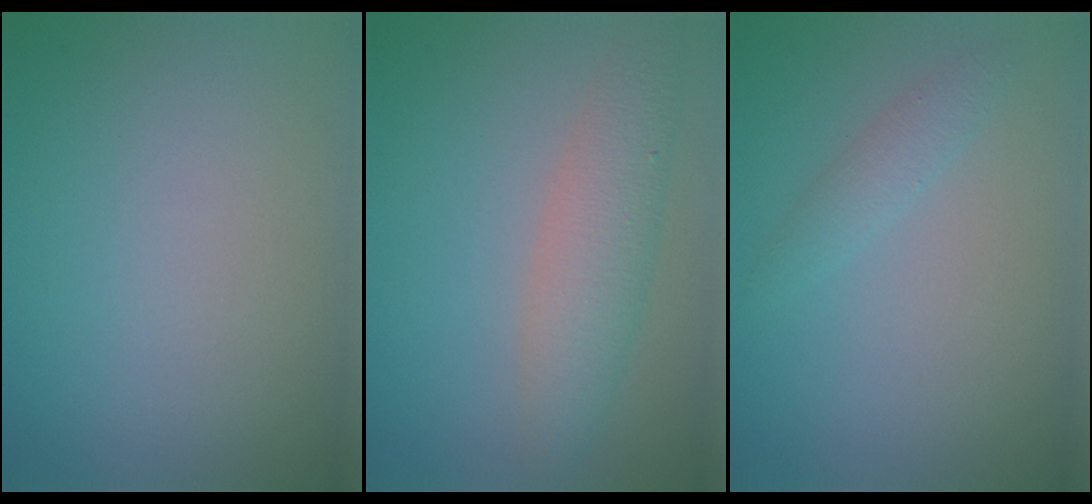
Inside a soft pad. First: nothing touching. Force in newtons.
{"total": 4.0, "press": 4.0, "slide": 0.1}
{"total": 1.5, "press": 1.5, "slide": 0.1}